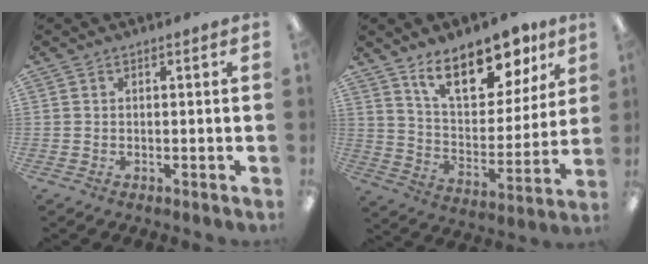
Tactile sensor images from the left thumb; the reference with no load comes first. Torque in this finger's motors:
{"motor_torque": [0.36, 0.43, 0.70, -1.19, 0.11]}